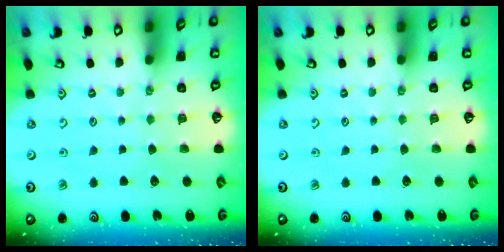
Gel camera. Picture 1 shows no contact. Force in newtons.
{"total": 0.0}